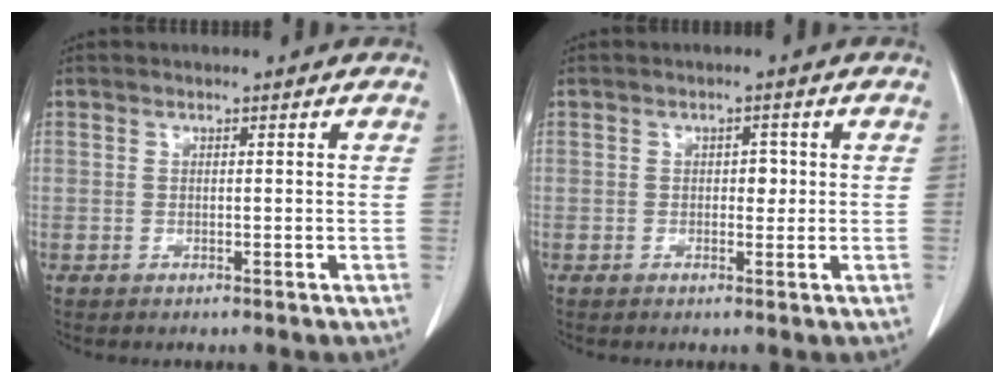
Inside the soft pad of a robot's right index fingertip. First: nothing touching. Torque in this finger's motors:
{"motor_torque": [0.20, -0.15, -0.01, 0.00]}